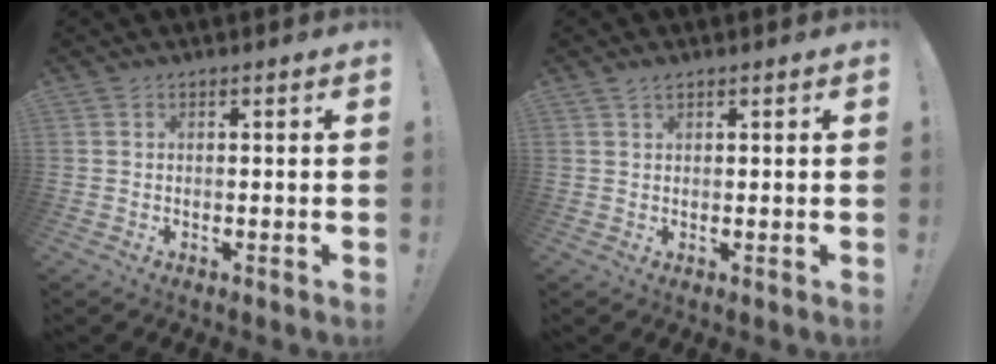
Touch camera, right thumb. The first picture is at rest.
{"total": 1.5, "force": [1.3, 0.3, 0.7], "torque": [-0.005, -0.004, 0.021]}